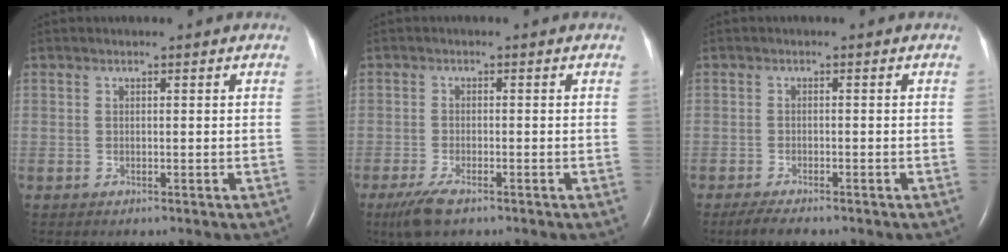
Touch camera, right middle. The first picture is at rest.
{"total": 4.1, "force": [-2.8, 1.0, 2.9], "torque": [-0.070, -0.011, -0.051]}
{"total": 3.4, "force": [-2.7, 0.7, 1.9], "torque": [-0.039, -0.010, -0.041]}